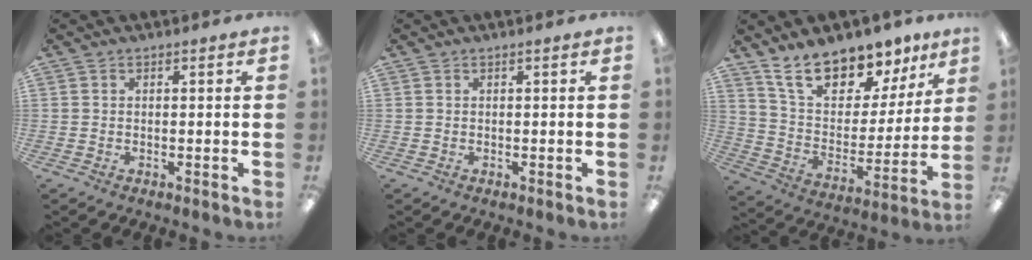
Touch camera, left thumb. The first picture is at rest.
{"total": 0.0}
{"total": 17.2, "force": [13.8, 7.5, 7.1], "torque": [-0.136, -0.090, 0.247]}